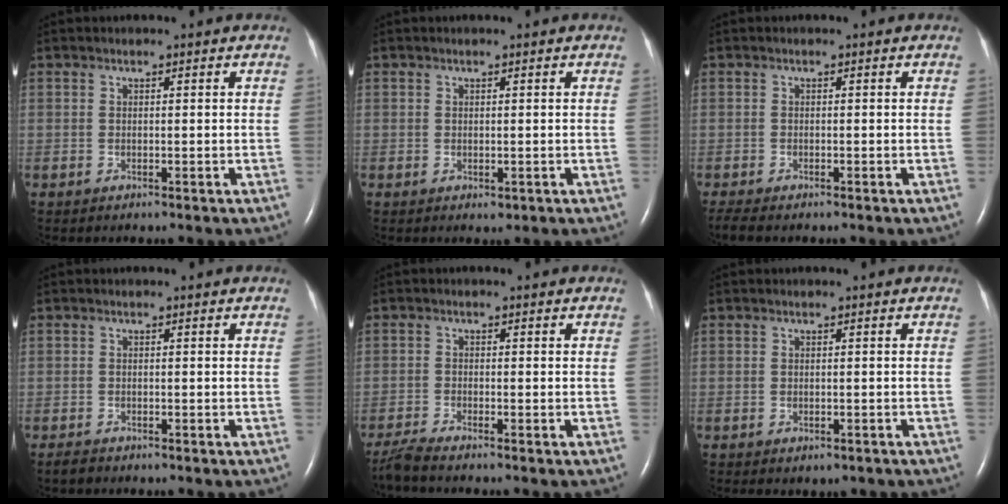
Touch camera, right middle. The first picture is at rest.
{"total": 0.8, "force": [-0.2, 0.6, 0.5], "torque": [-0.009, -0.002, 0.001]}
{"total": 2.8, "force": [-2.3, 0.7, 1.4], "torque": [-0.028, -0.009, -0.032]}
{"total": 1.0, "force": [-0.9, 0.3, 0.2], "torque": [-0.010, -0.001, -0.014]}
{"total": 3.5, "force": [-3.1, -0.5, 1.5], "torque": [-0.034, -0.014, -0.063]}
{"total": 1.6, "force": [-1.0, 0.9, 0.7], "torque": [-0.011, 0.000, -0.008]}